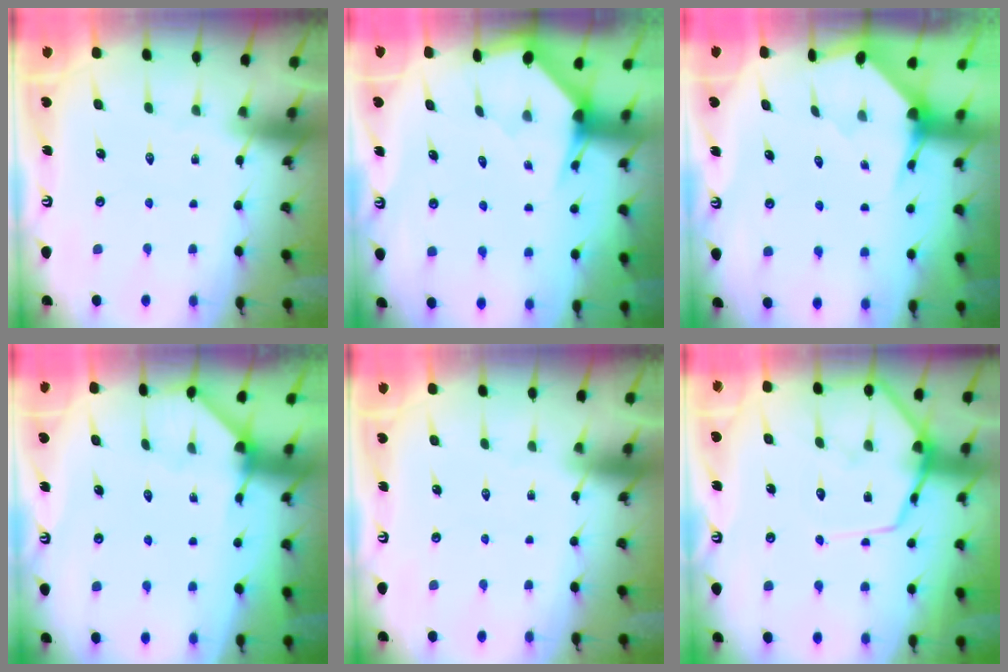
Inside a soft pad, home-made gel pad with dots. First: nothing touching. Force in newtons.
{"total": 2.8, "press": 2.8, "slide": 0.2}
{"total": 3.2, "press": 3.2, "slide": 0.3}
{"total": 2.5, "press": 2.5, "slide": 0.2}
{"total": 0.0}
{"total": 10.6, "press": 10.6, "slide": 1.0}